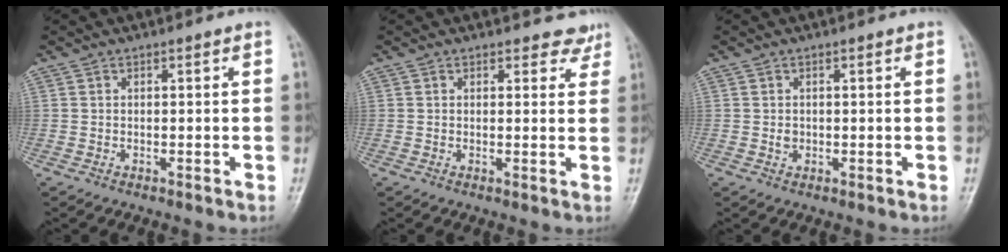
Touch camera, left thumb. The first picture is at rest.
{"total": 3.6, "force": [3.1, 1.8, 0.0], "torque": [0.030, -0.021, 0.020]}
{"total": 1.1, "force": [0.1, 0.9, 0.5], "torque": [-0.004, 0.001, 0.003]}